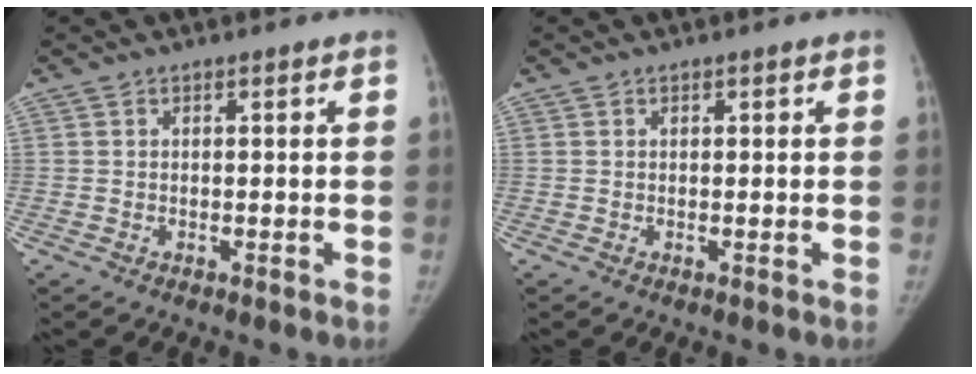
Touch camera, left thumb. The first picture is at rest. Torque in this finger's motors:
{"motor_torque": [0.36, 0.23, 0.24, -0.62, 0.09]}